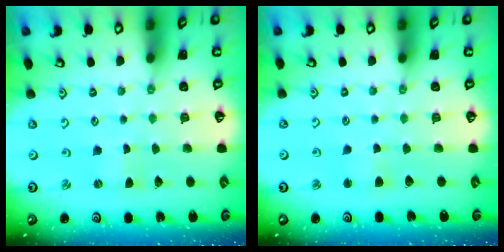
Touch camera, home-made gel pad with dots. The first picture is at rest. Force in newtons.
{"total": 2.4, "press": 2.4, "slide": 0.5}